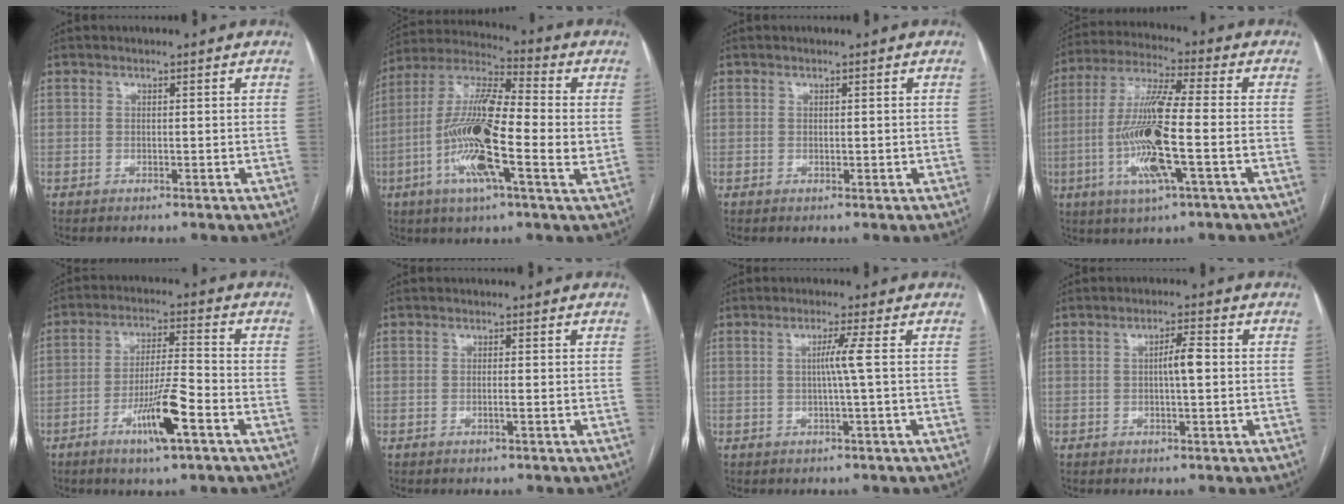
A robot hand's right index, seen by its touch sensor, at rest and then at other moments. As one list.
[{"total": 17.8, "force": [-2.5, 3.2, 17.3], "torque": [-0.341, 0.001, -0.055]}, {"total": 0.8, "force": [0.0, 0.5, 0.7], "torque": [-0.012, -0.002, 0.004]}, {"total": 14.4, "force": [-3.5, 0.9, 13.9], "torque": [-0.284, -0.008, -0.068]}, {"total": 9.5, "force": [-4.5, 0.7, 8.4], "torque": [-0.155, -0.006, -0.078]}, {"total": 0.9, "force": [-0.3, -0.1, 0.9], "torque": [-0.019, 0.000, -0.005]}, {"total": 2.7, "force": [0.0, -1.1, 2.5], "torque": [-0.046, -0.001, 0.001]}, {"total": 3.2, "force": [0.0, 0.4, 3.1], "torque": [-0.054, 0.005, -0.001]}]